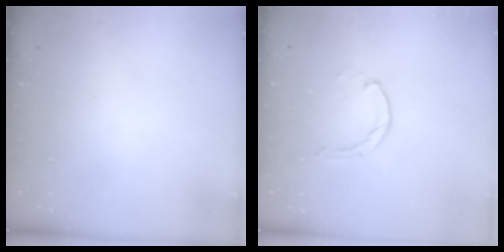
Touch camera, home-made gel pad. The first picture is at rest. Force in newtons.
{"total": 0.8, "press": 0.7, "slide": 0.2}